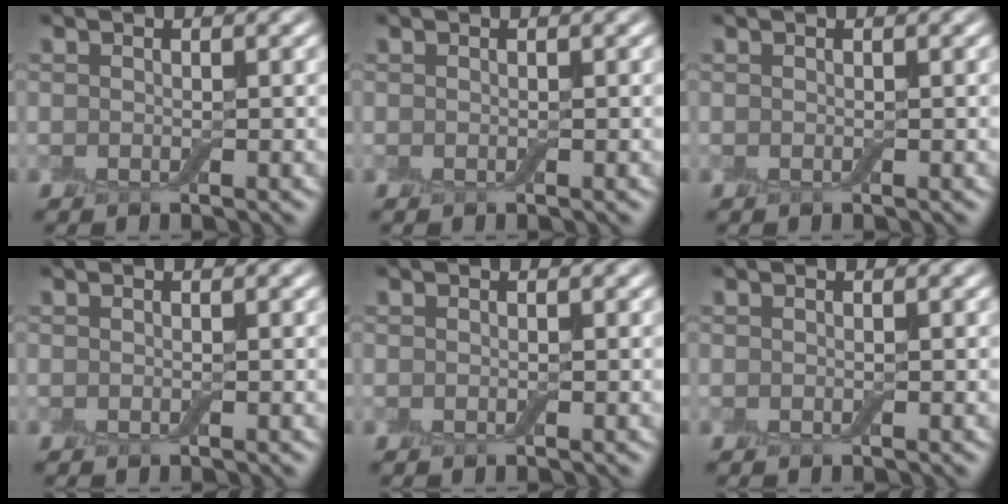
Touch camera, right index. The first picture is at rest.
{"total": 0.0}
{"total": 0.0}
{"total": 0.0}
{"total": 0.0}
{"total": 0.0}